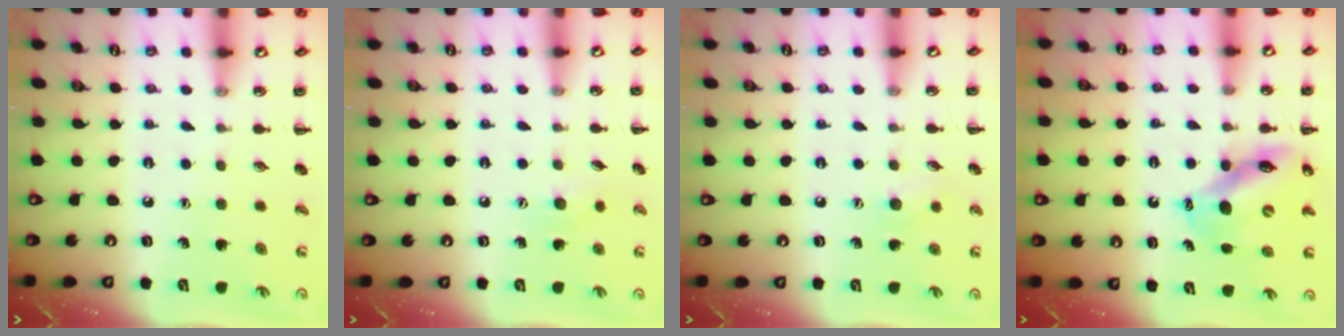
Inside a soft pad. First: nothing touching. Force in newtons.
{"total": 5.5, "press": 5.4, "slide": 1.3}
{"total": 5.7, "press": 5.5, "slide": 1.4}
{"total": 11.0, "press": 10.6, "slide": 2.9}